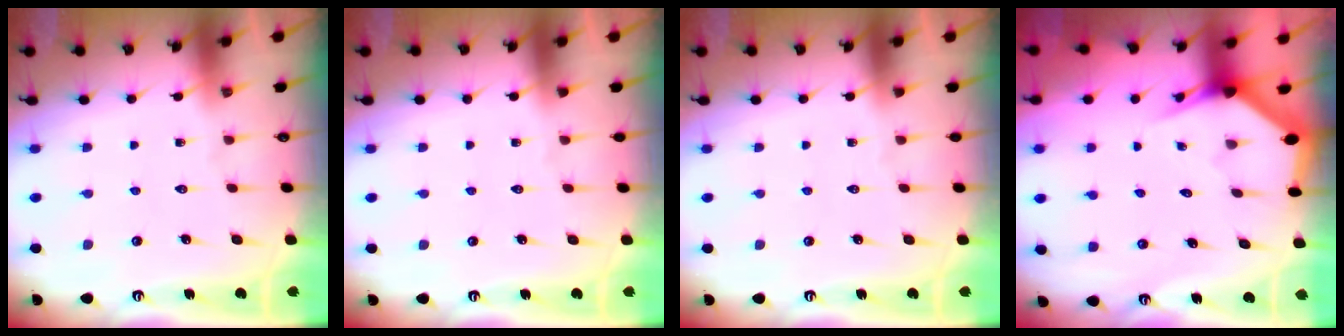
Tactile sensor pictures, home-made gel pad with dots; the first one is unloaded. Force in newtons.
{"total": 0.0}
{"total": 0.0}
{"total": 3.0, "press": 3.0, "slide": 0.1}